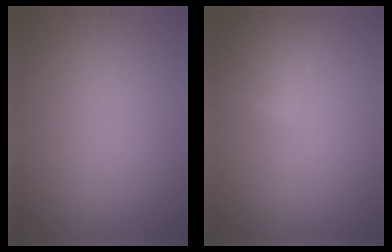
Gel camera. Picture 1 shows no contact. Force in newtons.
{"total": 3.0, "press": 3.0, "slide": 0.3}